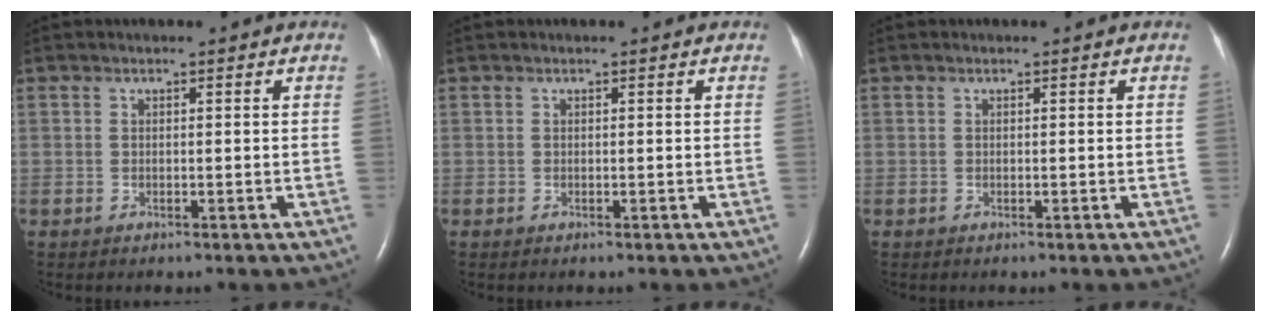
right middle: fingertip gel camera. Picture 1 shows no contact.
{"total": 0.0}
{"total": 0.0}